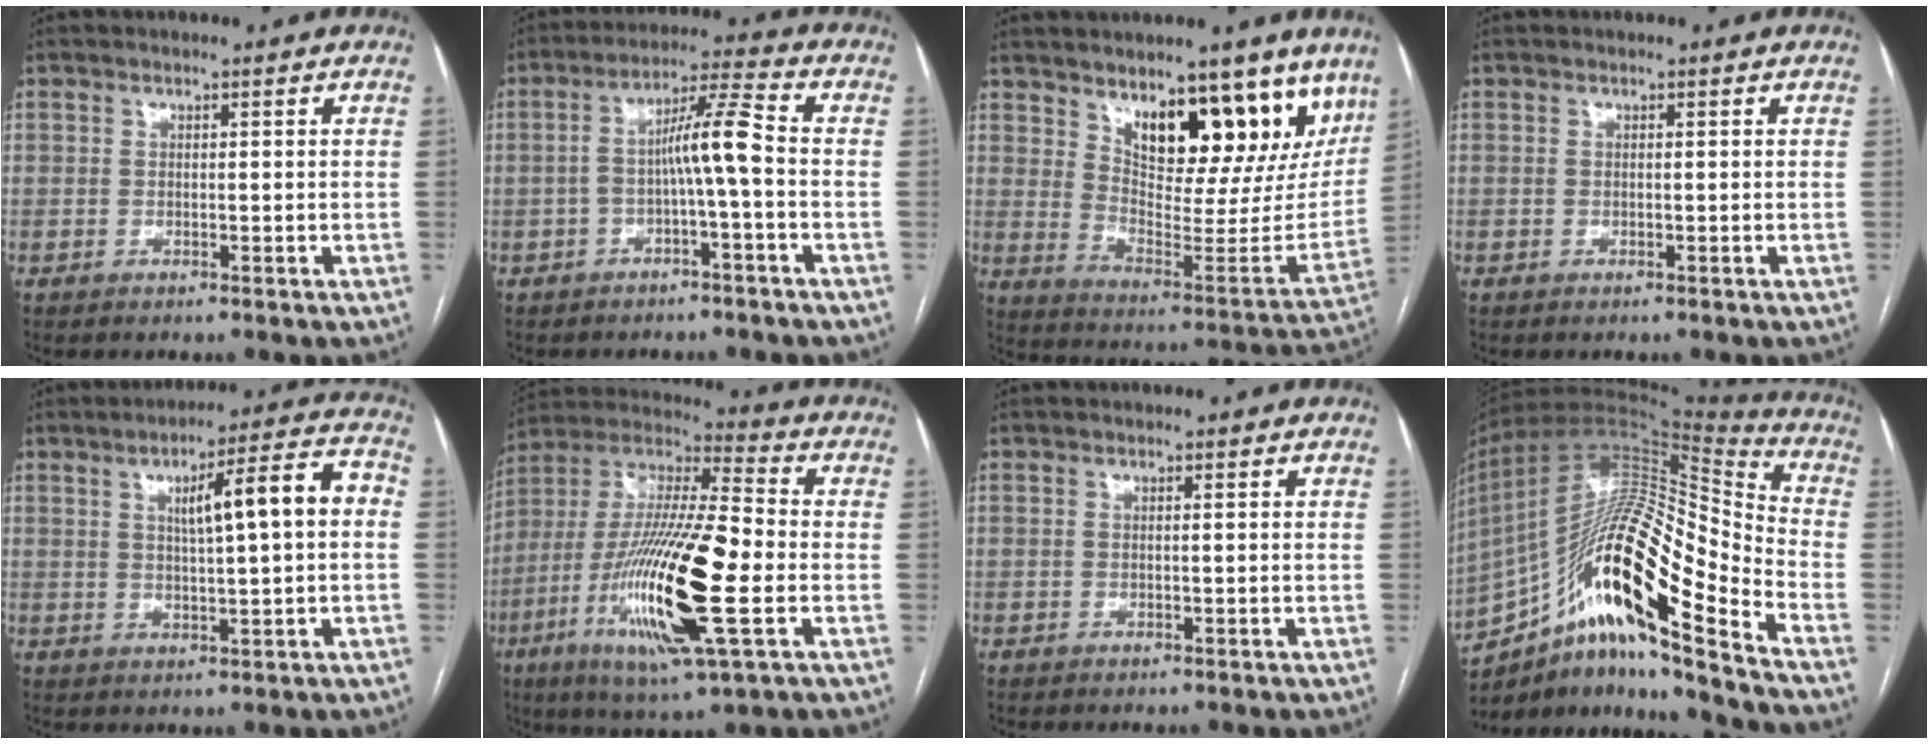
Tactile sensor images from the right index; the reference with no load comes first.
{"total": 6.9, "force": [-1.2, 0.1, 6.8], "torque": [-0.120, 0.027, -0.020]}
{"total": 18.8, "force": [12.9, 6.7, 12.0], "torque": [-0.144, -0.024, 0.191]}
{"total": 0.0}
{"total": 10.2, "force": [1.4, 1.1, 10.1], "torque": [-0.146, 0.025, 0.021]}
{"total": 23.7, "force": [-5.9, 3.7, 22.7], "torque": [-0.461, -0.027, -0.108]}
{"total": 0.0}
{"total": 23.6, "force": [-13.1, 3.3, 19.3], "torque": [-0.346, 0.017, -0.230]}